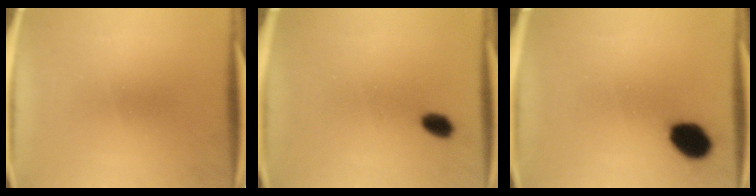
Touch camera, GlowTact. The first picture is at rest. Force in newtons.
{"total": 3.6}
{"total": 8.7}